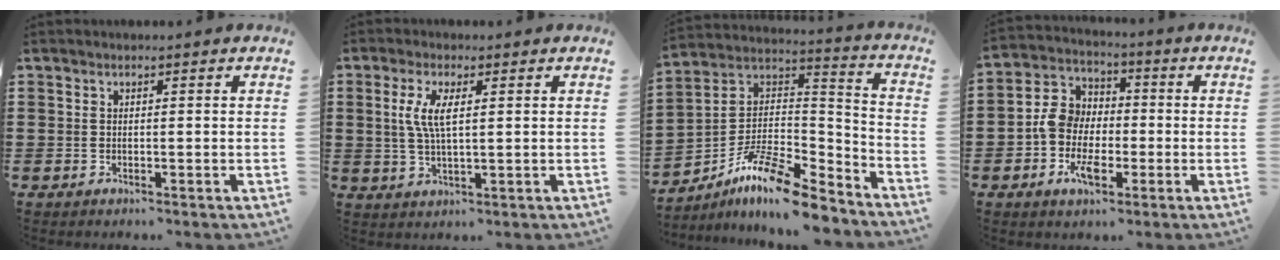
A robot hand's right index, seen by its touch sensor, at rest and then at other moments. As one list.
[{"total": 5.0, "force": [1.2, 1.4, 4.6], "torque": [-0.101, 0.003, 0.016]}, {"total": 11.8, "force": [-9.5, 2.8, 6.4], "torque": [-0.128, 0.018, -0.189]}, {"total": 7.2, "force": [-2.1, 5.3, 4.4], "torque": [-0.113, 0.010, -0.043]}]